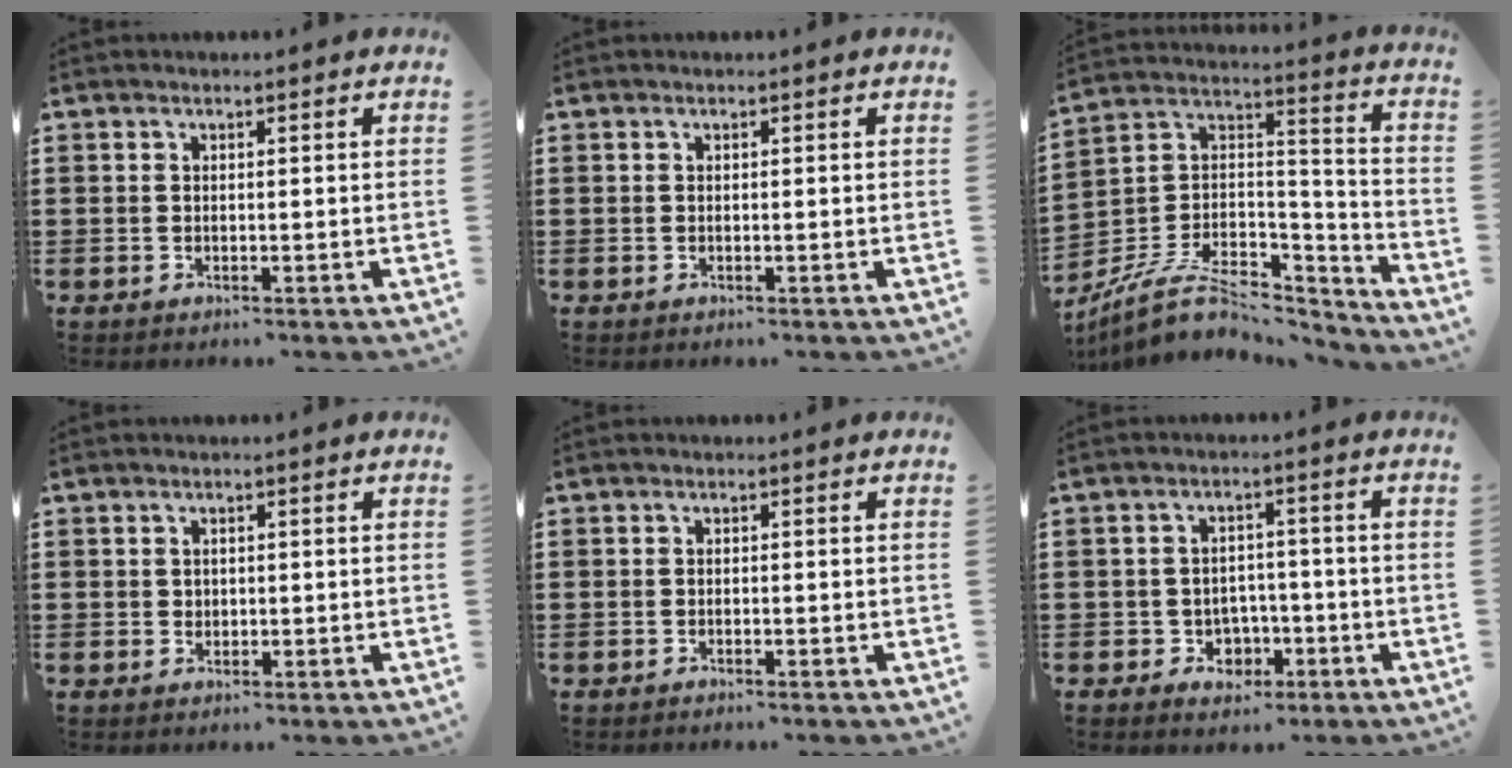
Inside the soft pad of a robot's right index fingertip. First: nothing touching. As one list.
[{"total": 0.0}, {"total": 9.1, "force": [-6.2, 4.7, 4.7], "torque": [-0.106, 0.010, -0.117]}, {"total": 0.9, "force": [0.3, 0.8, 0.3], "torque": [-0.008, 0.004, 0.006]}, {"total": 0.5, "force": [-0.5, -0.1, 0.1], "torque": [-0.005, -0.004, -0.010]}, {"total": 3.6, "force": [-1.7, 2.9, 1.3], "torque": [-0.032, 0.004, -0.035]}]